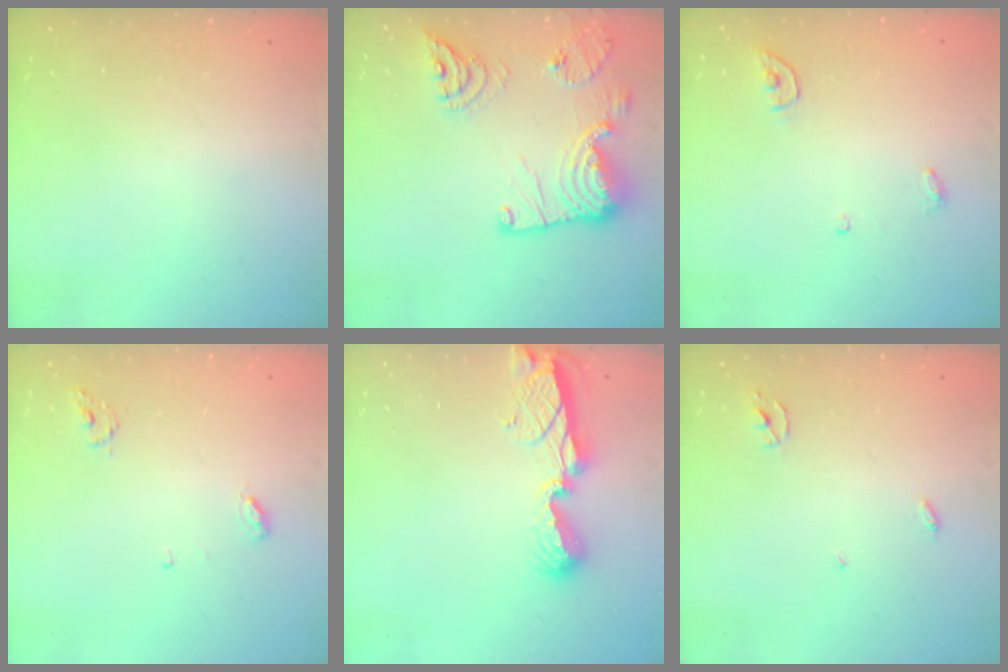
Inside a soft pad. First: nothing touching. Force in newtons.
{"total": 19.2, "press": 19.2, "slide": 1.1}
{"total": 3.9, "press": 3.8, "slide": 0.3}
{"total": 5.1, "press": 5.1, "slide": 0.4}
{"total": 8.1, "press": 8.1, "slide": 0.7}
{"total": 2.5, "press": 2.5, "slide": 0.1}